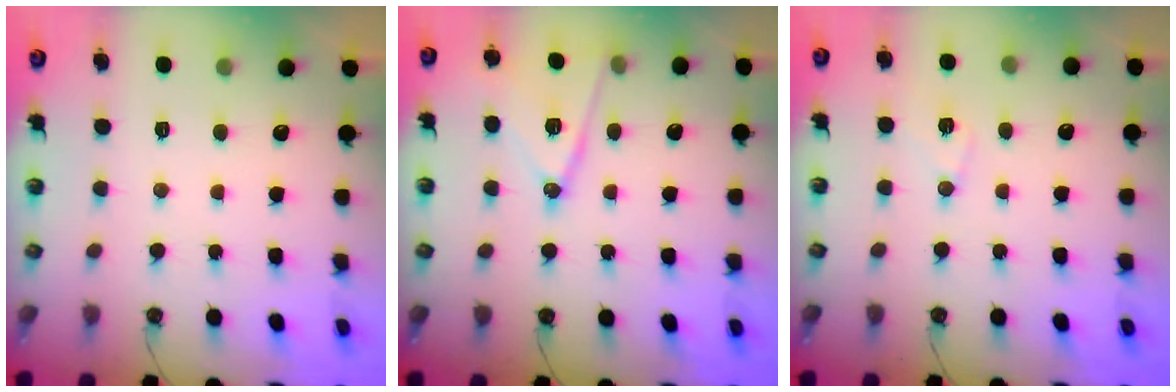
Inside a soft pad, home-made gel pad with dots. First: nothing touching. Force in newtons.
{"total": 13.5, "press": 13.0, "slide": 3.8}
{"total": 6.8, "press": 6.7, "slide": 1.4}